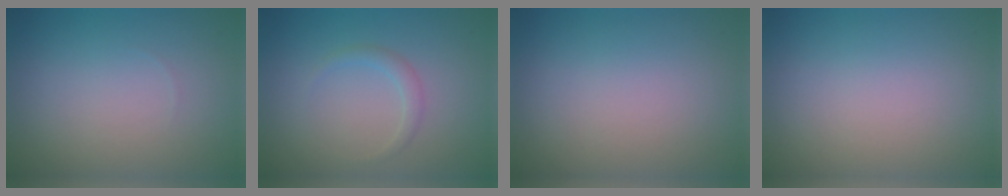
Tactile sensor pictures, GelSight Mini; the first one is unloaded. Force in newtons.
{"total": 1.2, "press": 1.1, "slide": 0.2}
{"total": 0.0}
{"total": 0.0}